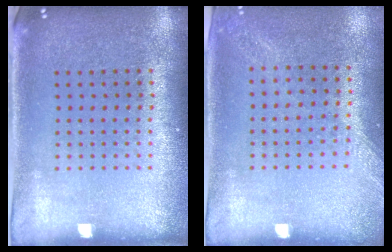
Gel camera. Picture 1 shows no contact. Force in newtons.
{"total": 1.4, "press": 1.3, "slide": 0.4}